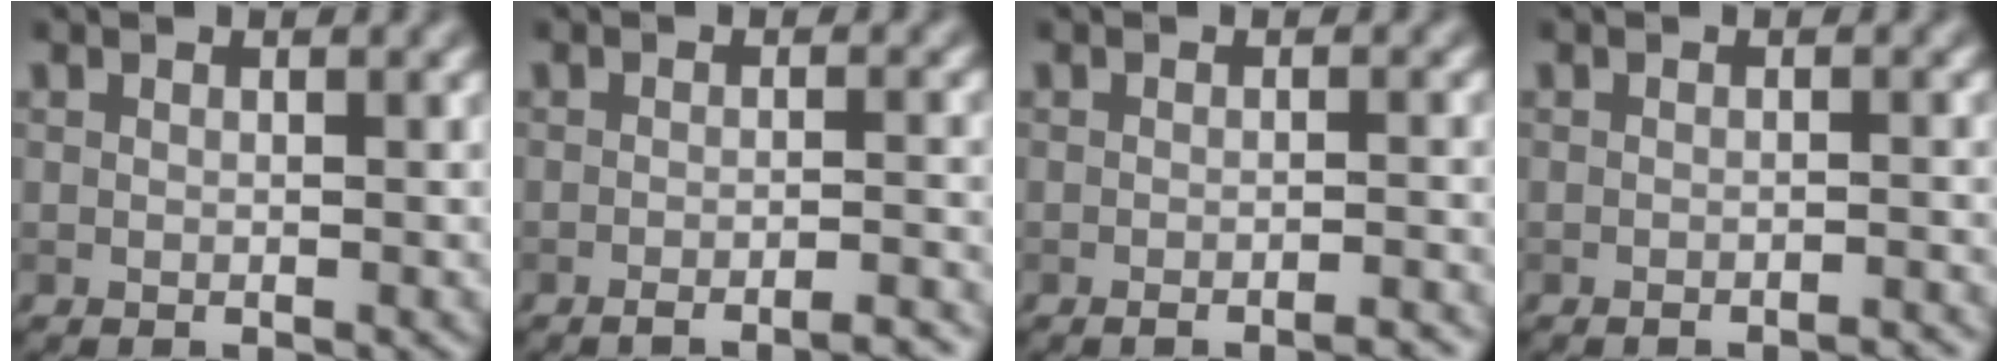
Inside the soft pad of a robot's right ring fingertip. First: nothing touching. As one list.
[{"total": 3.5, "force": [-2.6, 0.7, 2.2], "torque": [-0.025, 0.008, -0.042]}, {"total": 2.3, "force": [-1.6, 0.5, 1.6], "torque": [-0.011, 0.003, -0.026]}, {"total": 1.6, "force": [-1.4, 0.3, 0.8], "torque": [-0.001, 0.005, -0.018]}]